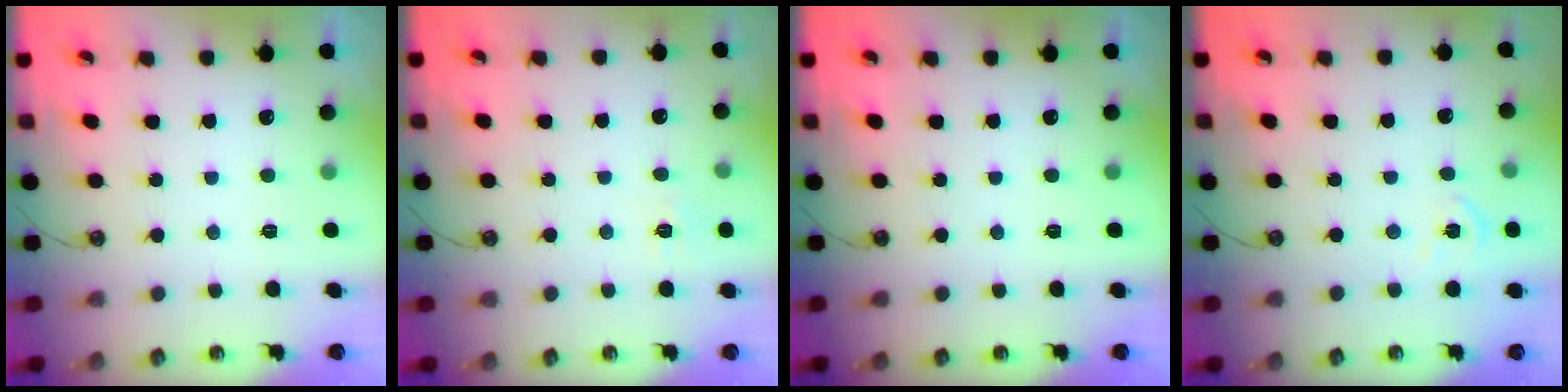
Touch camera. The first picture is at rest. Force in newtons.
{"total": 5.9, "press": 5.9, "slide": 0.7}
{"total": 0.0}
{"total": 8.5, "press": 8.4, "slide": 0.9}